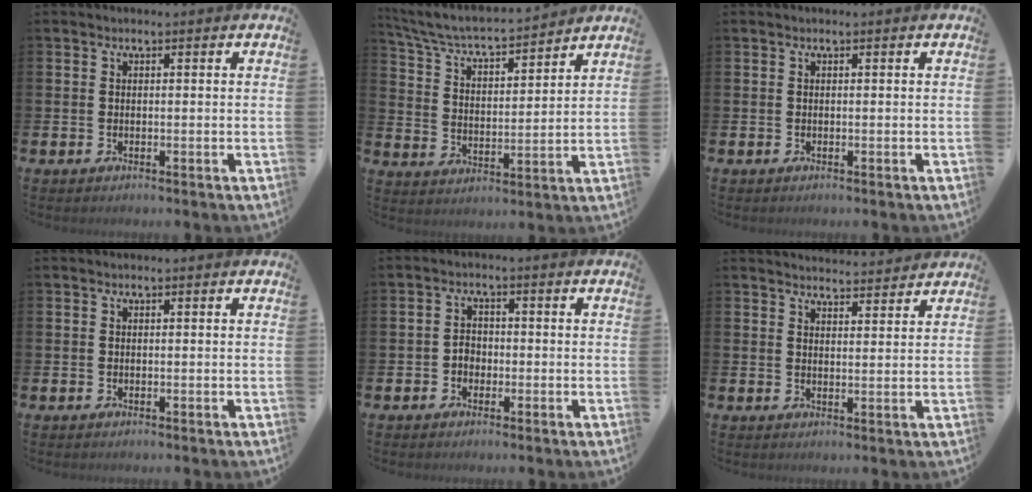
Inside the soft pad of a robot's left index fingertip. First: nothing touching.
{"total": 5.8, "force": [5.5, 0.7, 1.9], "torque": [-0.065, -0.046, 0.088]}
{"total": 0.0}
{"total": 0.0}
{"total": 2.1, "force": [-0.9, 1.7, 0.8], "torque": [-0.012, 0.005, -0.021]}
{"total": 3.7, "force": [3.7, 0.2, -0.1], "torque": [0.000, -0.025, 0.066]}